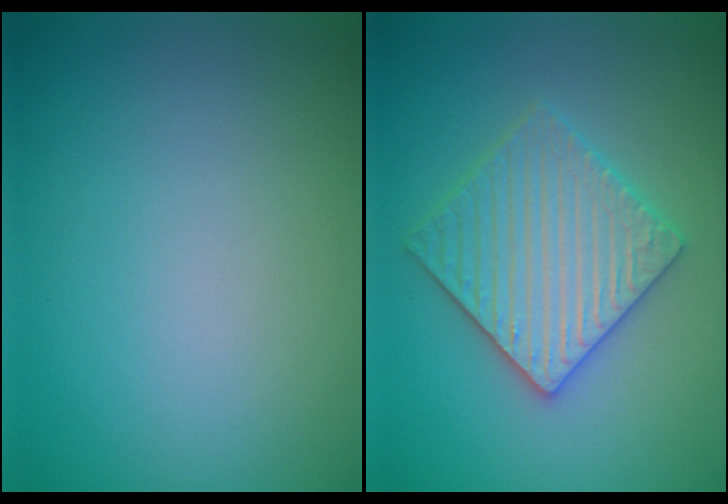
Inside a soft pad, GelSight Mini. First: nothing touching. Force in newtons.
{"total": 4.3, "press": 4.1, "slide": 1.0}